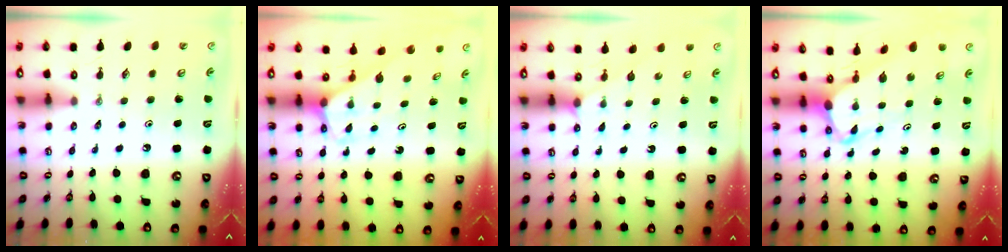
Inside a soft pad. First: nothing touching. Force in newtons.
{"total": 2.7, "press": 2.7, "slide": 0.2}
{"total": 2.1, "press": 2.0, "slide": 0.3}
{"total": 5.5, "press": 5.5, "slide": 0.3}